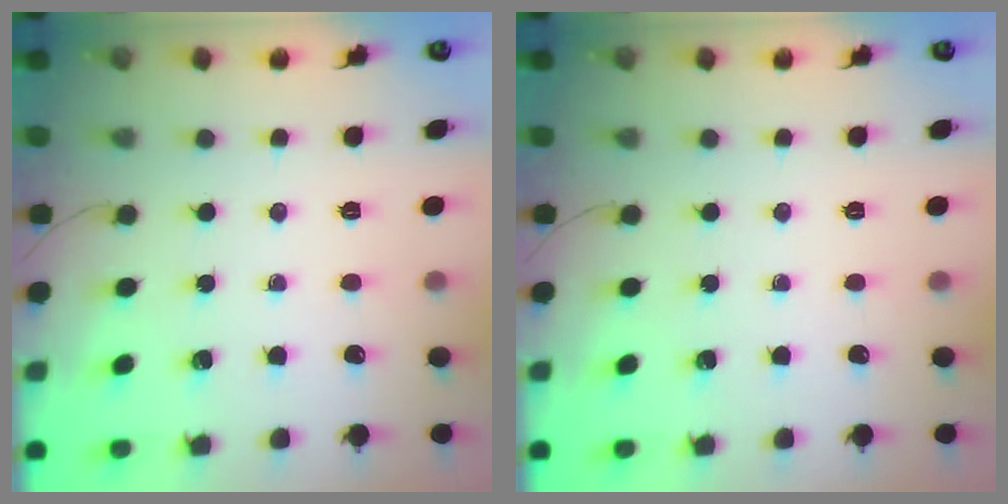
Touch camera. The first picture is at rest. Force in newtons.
{"total": 0.0}